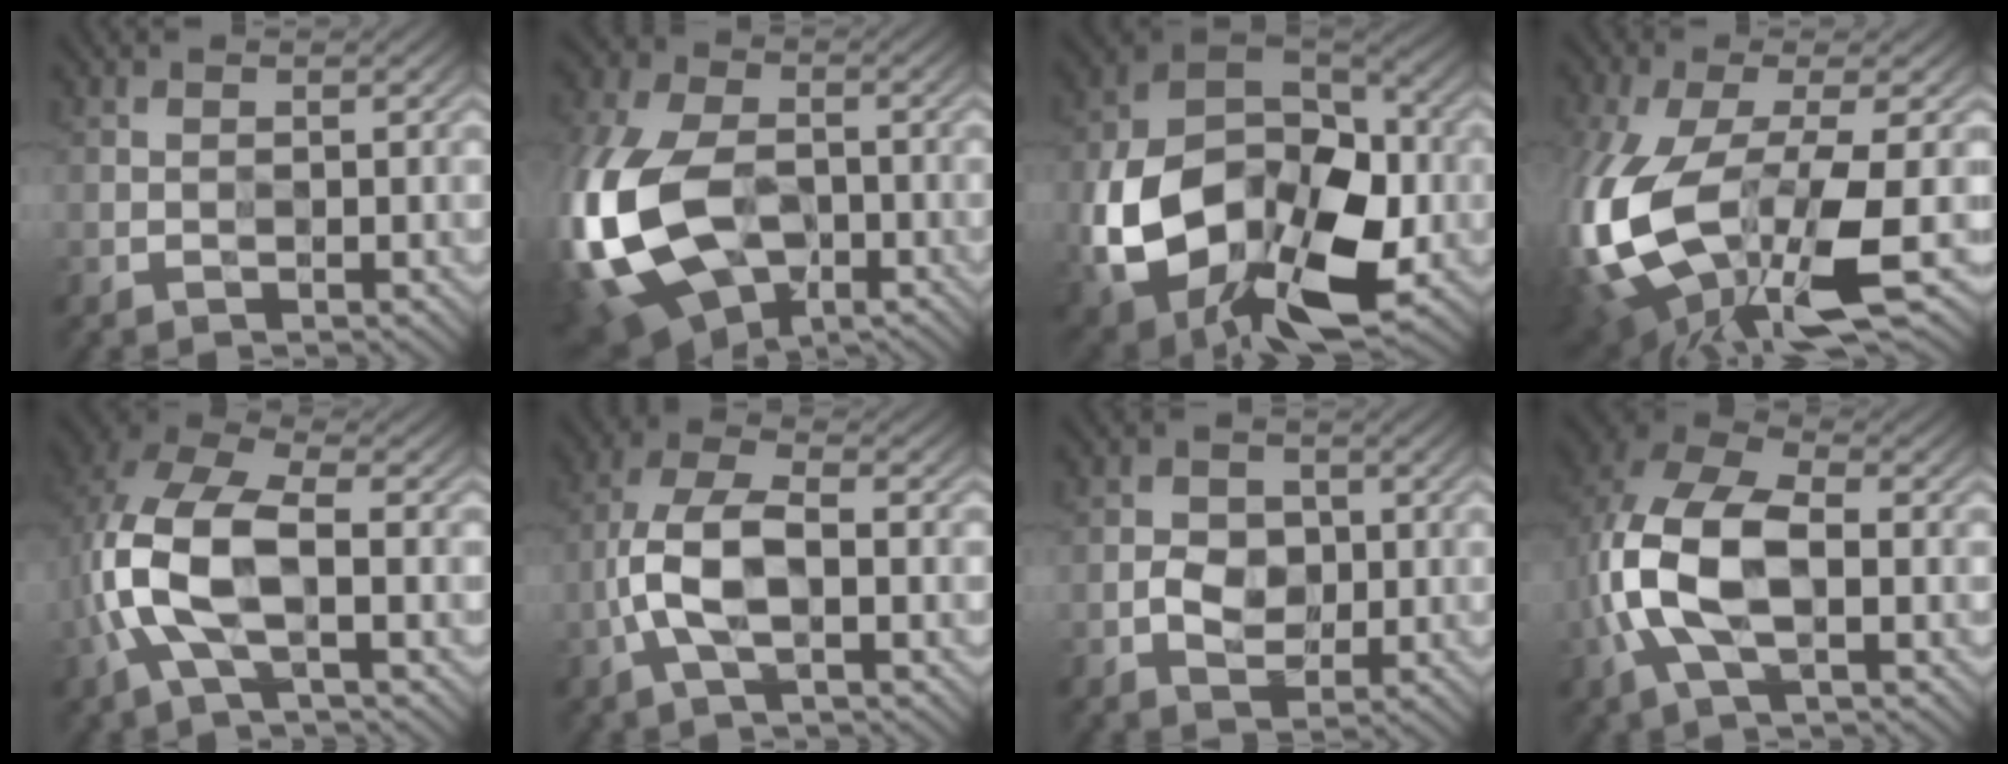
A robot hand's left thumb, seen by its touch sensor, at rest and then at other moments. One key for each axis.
{"total": 16.0, "fx": -4.5, "fy": 10.4, "fz": 11.3, "tx": -0.295, "ty": -0.017, "tz": -0.092}
{"total": 17.6, "fx": -5.8, "fy": 12.1, "fz": 11.5, "tx": -0.247, "ty": -0.038, "tz": -0.089}
{"total": 15.1, "fx": -4.9, "fy": 6.5, "fz": 12.7, "tx": -0.315, "ty": -0.043, "tz": -0.069}
{"total": 10.6, "fx": -1.7, "fy": 5.6, "fz": 8.8, "tx": -0.210, "ty": 0.009, "tz": -0.038}
{"total": 7.7, "fx": -2.0, "fy": 3.6, "fz": 6.5, "tx": -0.134, "ty": 0.010, "tz": -0.041}
{"total": 2.9, "fx": -0.5, "fy": 2.6, "fz": 1.2, "tx": -0.012, "ty": 0.000, "tz": -0.012}
{"total": 12.1, "fx": -1.5, "fy": 7.3, "fz": 9.5, "tx": -0.220, "ty": 0.010, "tz": -0.034}